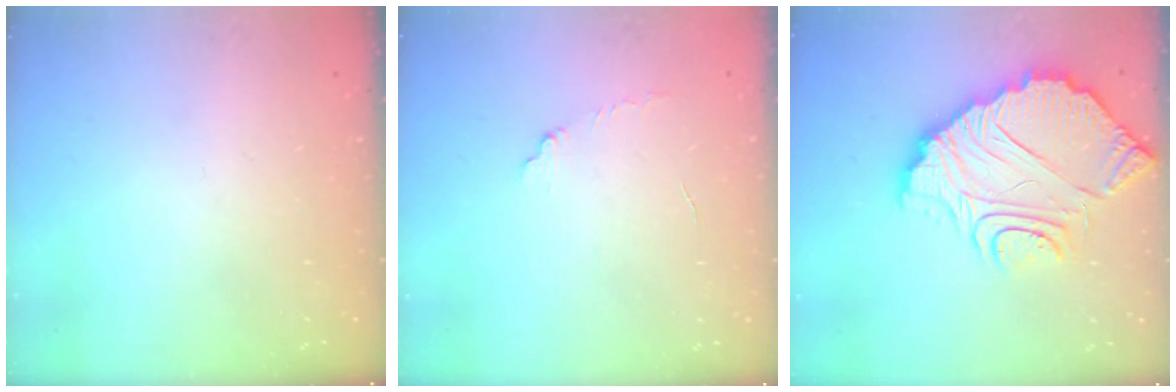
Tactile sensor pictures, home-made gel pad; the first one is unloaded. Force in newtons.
{"total": 4.8, "press": 4.8, "slide": 0.3}
{"total": 16.2, "press": 16.1, "slide": 1.5}